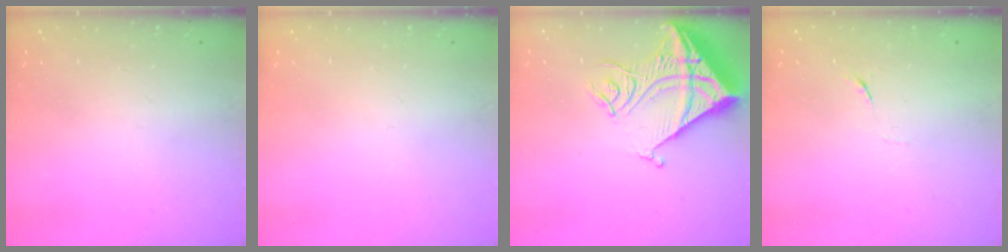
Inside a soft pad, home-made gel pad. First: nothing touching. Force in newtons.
{"total": 0.0}
{"total": 16.8, "press": 16.6, "slide": 2.1}
{"total": 4.5, "press": 4.4, "slide": 0.9}